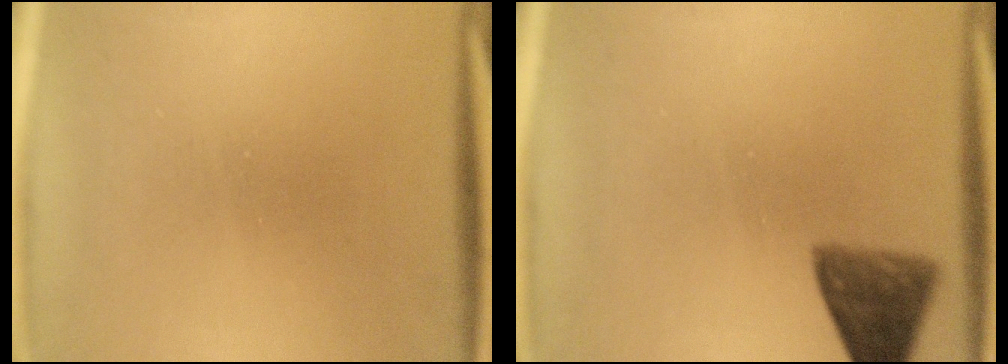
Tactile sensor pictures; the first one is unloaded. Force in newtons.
{"total": 6.4}